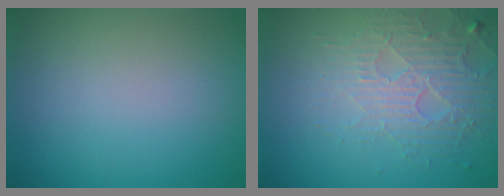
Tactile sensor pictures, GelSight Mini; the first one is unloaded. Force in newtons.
{"total": 3.8, "press": 3.6, "slide": 1.2}